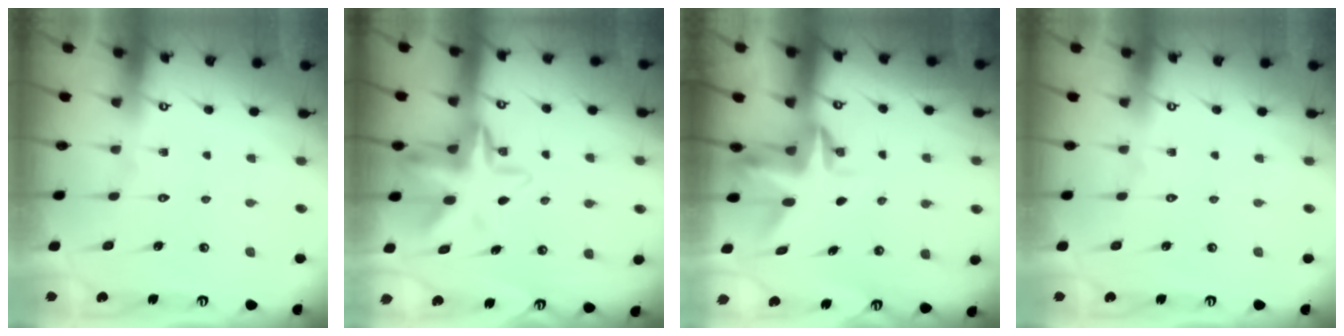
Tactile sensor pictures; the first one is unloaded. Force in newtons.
{"total": 8.6, "press": 8.2, "slide": 2.6}
{"total": 3.2, "press": 3.1, "slide": 0.5}
{"total": 0.0}